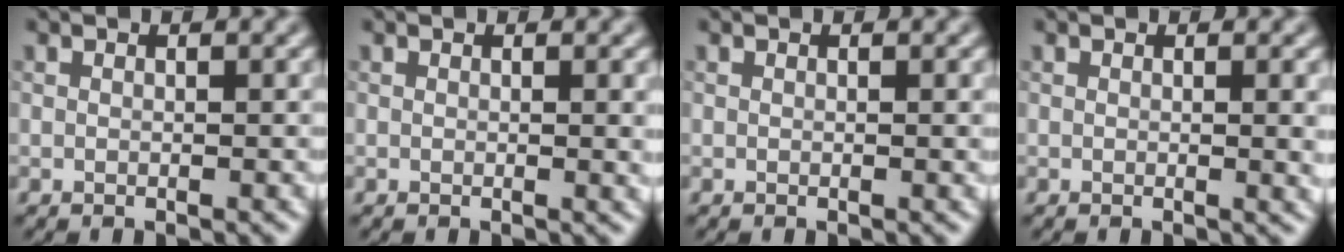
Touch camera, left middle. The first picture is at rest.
{"total": 1.5, "force": [0.2, 0.5, 1.3], "torque": [-0.010, 0.003, 0.003]}
{"total": 0.6, "force": [0.0, 0.2, 0.5], "torque": [-0.002, 0.003, 0.001]}
{"total": 2.2, "force": [0.2, 0.7, 2.0], "torque": [-0.016, 0.003, 0.005]}